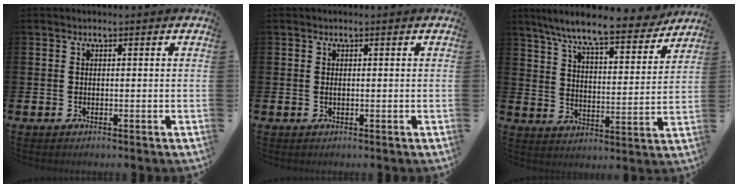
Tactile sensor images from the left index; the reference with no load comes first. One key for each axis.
{"total": 0.0}
{"total": 9.6, "fx": 8.7, "fy": 1.0, "fz": 4.0, "tx": -0.102, "ty": -0.051, "tz": 0.149}